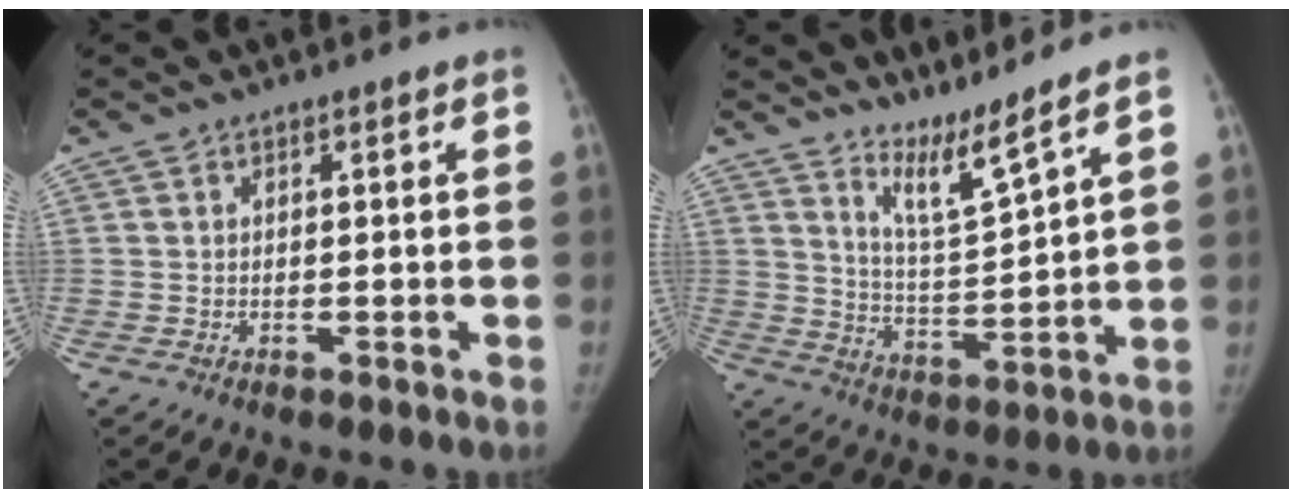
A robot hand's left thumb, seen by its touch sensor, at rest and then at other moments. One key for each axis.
{"total": 7.5, "fx": 6.4, "fy": -0.9, "fz": 3.8, "tx": -0.070, "ty": -0.073, "tz": 0.126}